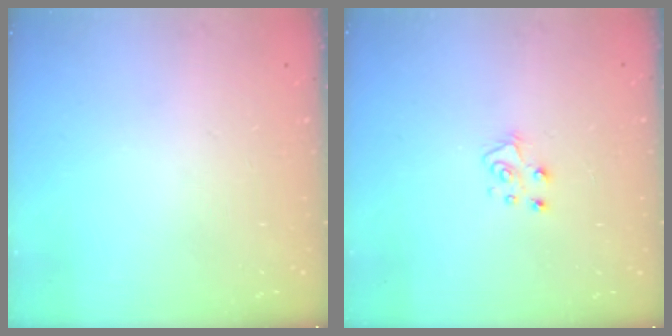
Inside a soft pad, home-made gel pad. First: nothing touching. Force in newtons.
{"total": 6.3, "press": 6.3, "slide": 0.3}